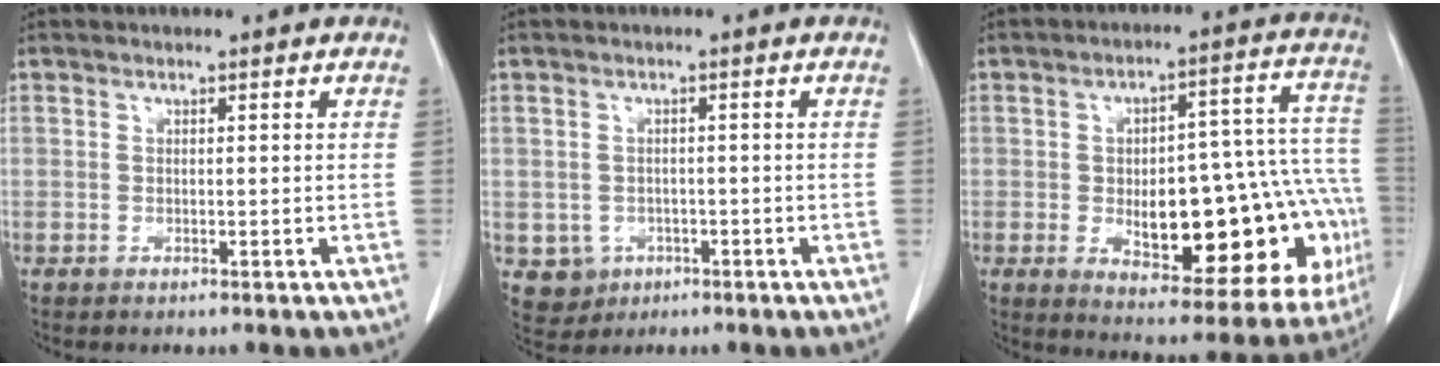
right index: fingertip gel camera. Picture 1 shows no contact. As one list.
[{"total": 4.2, "force": [-1.4, 3.9, 0.5], "torque": [-0.002, 0.009, -0.011]}, {"total": 24.8, "force": [-4.9, 9.1, 22.5], "torque": [-0.228, 0.039, -0.038]}]